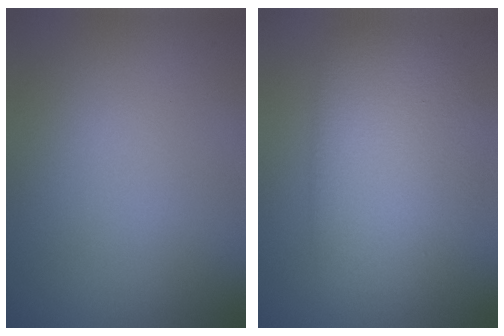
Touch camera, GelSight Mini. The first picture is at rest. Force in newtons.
{"total": 5.6, "press": 5.6, "slide": 0.2}